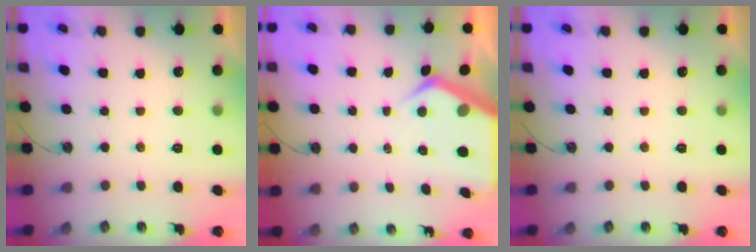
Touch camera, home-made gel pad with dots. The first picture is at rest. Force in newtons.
{"total": 6.8, "press": 6.7, "slide": 0.6}
{"total": 0.0}